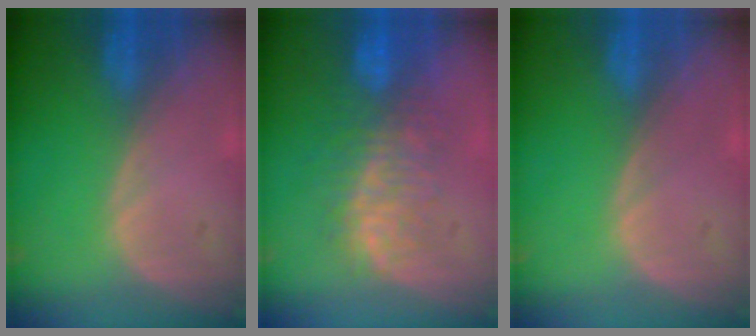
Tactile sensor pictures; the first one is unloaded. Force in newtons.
{"total": 8.5, "press": 7.7, "slide": 3.6}
{"total": 0.0}